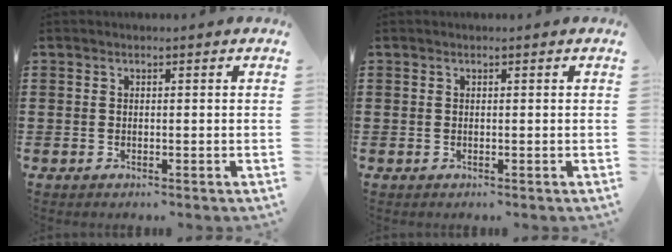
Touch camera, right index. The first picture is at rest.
{"total": 0.0}